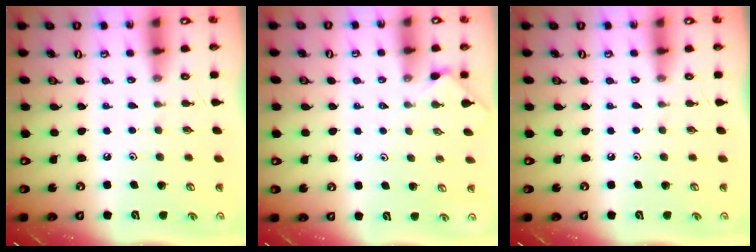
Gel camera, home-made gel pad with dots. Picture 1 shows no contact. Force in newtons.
{"total": 2.3, "press": 2.3, "slide": 0.3}
{"total": 0.0}